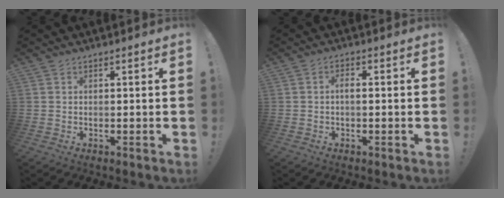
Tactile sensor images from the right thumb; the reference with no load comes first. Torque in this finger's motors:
{"motor_torque": [0.53, -0.06, -0.19, 0.14, -0.03]}